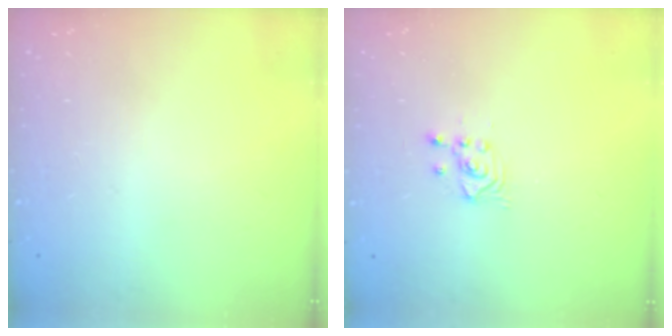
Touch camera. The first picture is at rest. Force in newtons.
{"total": 2.5, "press": 2.5, "slide": 0.3}